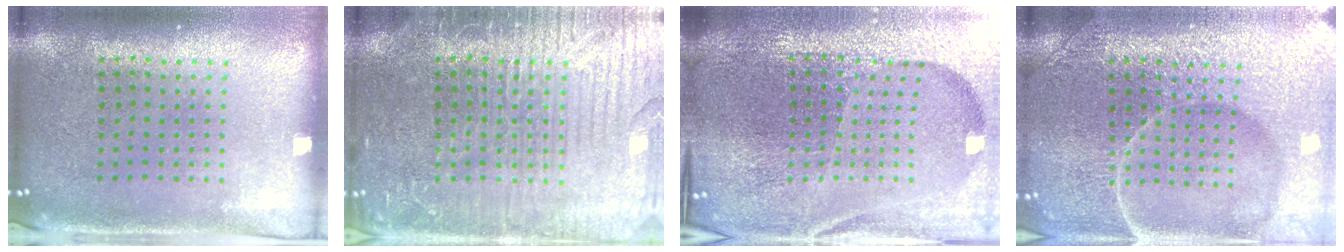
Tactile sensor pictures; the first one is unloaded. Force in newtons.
{"total": 4.0, "press": 4.0, "slide": 0.6}
{"total": 6.1, "press": 5.4, "slide": 2.8}
{"total": 7.5, "press": 7.4, "slide": 1.0}